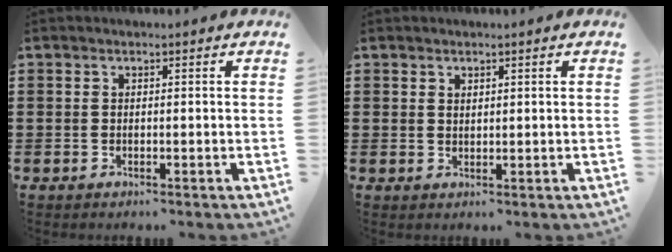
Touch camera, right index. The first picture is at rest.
{"total": 1.0, "force": [0.9, 0.5, 0.1], "torque": [-0.003, 0.002, 0.018]}